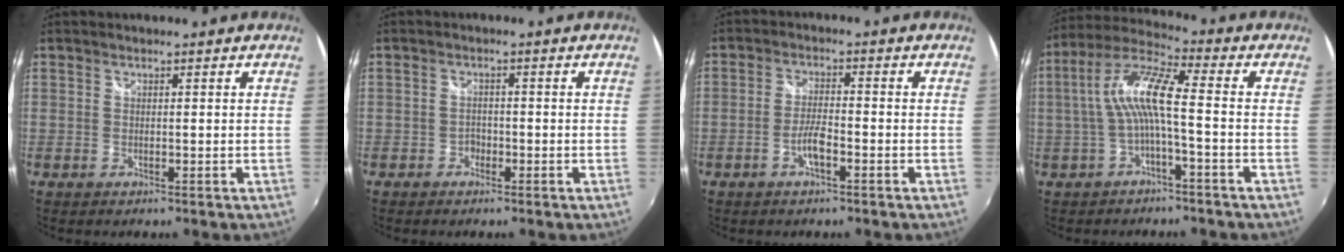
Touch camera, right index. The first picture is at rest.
{"total": 1.7, "force": [-1.1, 1.3, 0.2], "torque": [-0.004, 0.001, -0.019]}
{"total": 3.9, "force": [-2.1, 0.9, 3.1], "torque": [-0.071, 0.002, -0.039]}
{"total": 9.6, "force": [-1.3, 1.3, 9.4], "torque": [-0.200, 0.019, -0.022]}